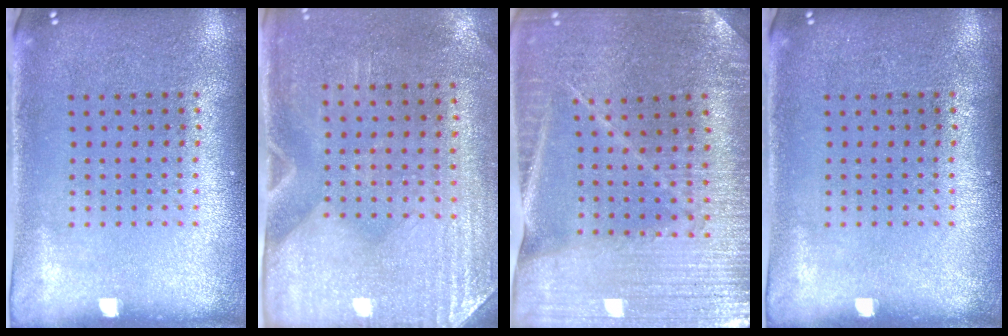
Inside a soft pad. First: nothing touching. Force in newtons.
{"total": 2.9, "press": 2.5, "slide": 1.4}
{"total": 3.1, "press": 3.1, "slide": 0.3}
{"total": 0.0}